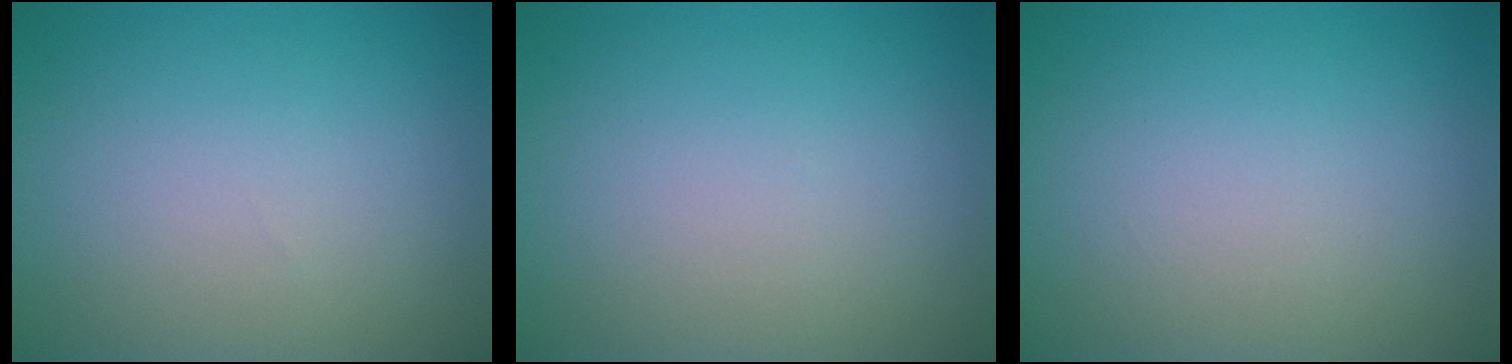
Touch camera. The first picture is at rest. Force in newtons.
{"total": 0.0}
{"total": 0.0}